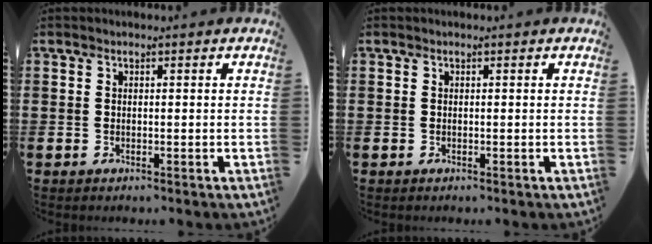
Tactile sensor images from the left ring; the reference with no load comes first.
{"total": 0.0}